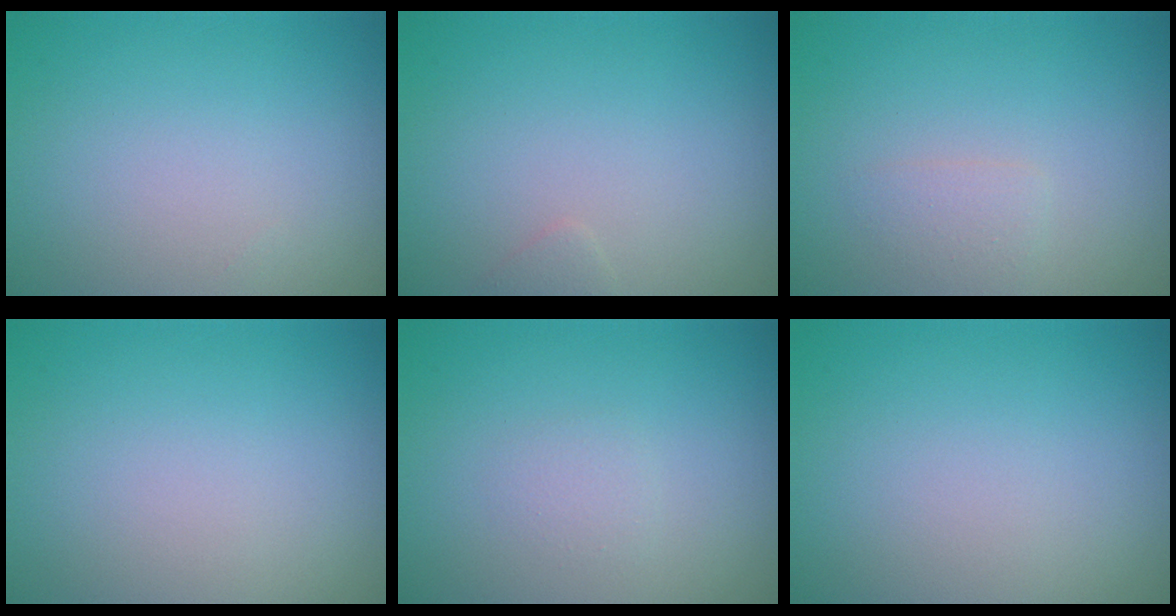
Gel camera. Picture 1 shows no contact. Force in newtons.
{"total": 0.6, "press": 0.6, "slide": 0.0}
{"total": 1.1, "press": 1.1, "slide": 0.1}
{"total": 0.0}
{"total": 0.8, "press": 0.8, "slide": 0.0}
{"total": 0.0}